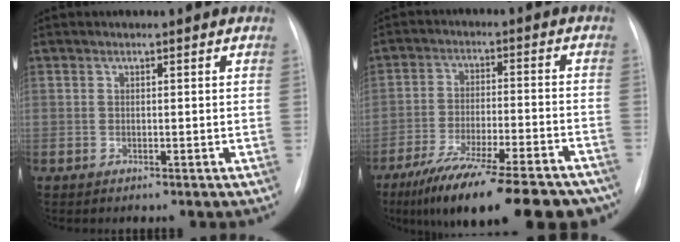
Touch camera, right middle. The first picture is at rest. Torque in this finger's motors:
{"motor_torque": [1.21, -0.93, 0.41, 0.21]}